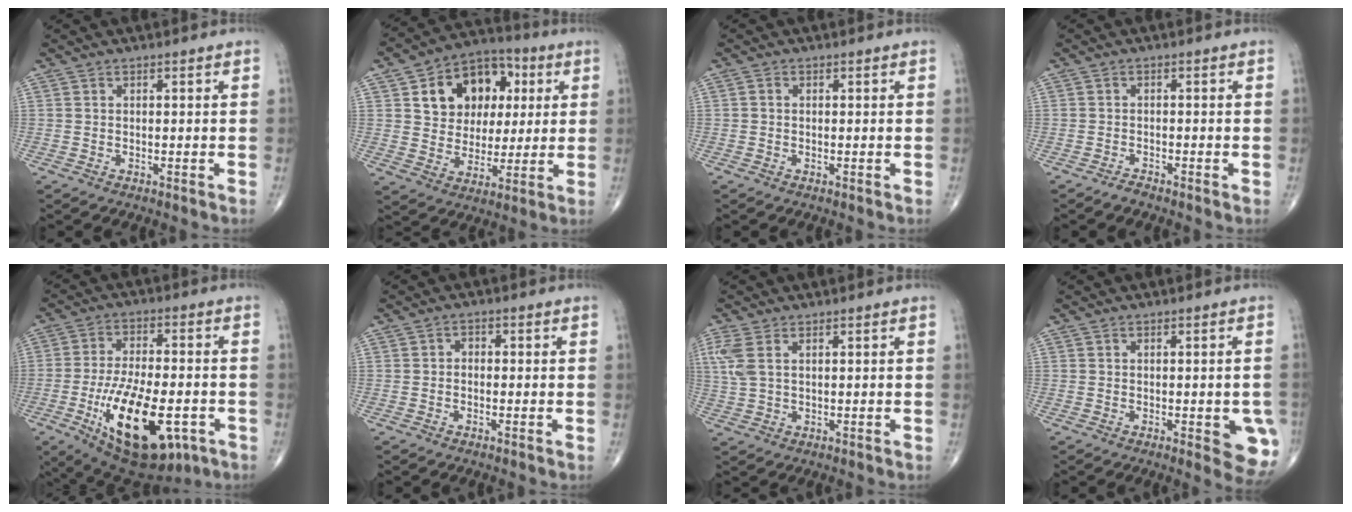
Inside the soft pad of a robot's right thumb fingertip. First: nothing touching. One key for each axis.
{"total": 16.3, "fx": 4.8, "fy": 12.4, "fz": 9.4, "tx": -0.100, "ty": 0.005, "tz": 0.078}
{"total": 0.6, "fx": 0.0, "fy": 0.5, "fz": 0.3, "tx": -0.003, "ty": 0.001, "tz": -0.005}
{"total": 1.1, "fx": -1.1, "fy": 0.1, "fz": 0.3, "tx": -0.007, "ty": -0.003, "tz": -0.025}
{"total": 21.4, "fx": -7.3, "fy": 9.7, "fz": 17.6, "tx": -0.304, "ty": 0.004, "tz": -0.100}
{"total": 1.4, "fx": -0.2, "fy": 1.1, "fz": 0.9, "tx": -0.002, "ty": 0.007, "tz": -0.009}
{"total": 5.0, "fx": 1.8, "fy": 2.6, "fz": 3.9, "tx": -0.114, "ty": 0.010, "tz": 0.046}
{"total": 7.6, "fx": -2.0, "fy": 2.6, "fz": 6.9, "tx": -0.055, "ty": -0.010, "tz": -0.021}